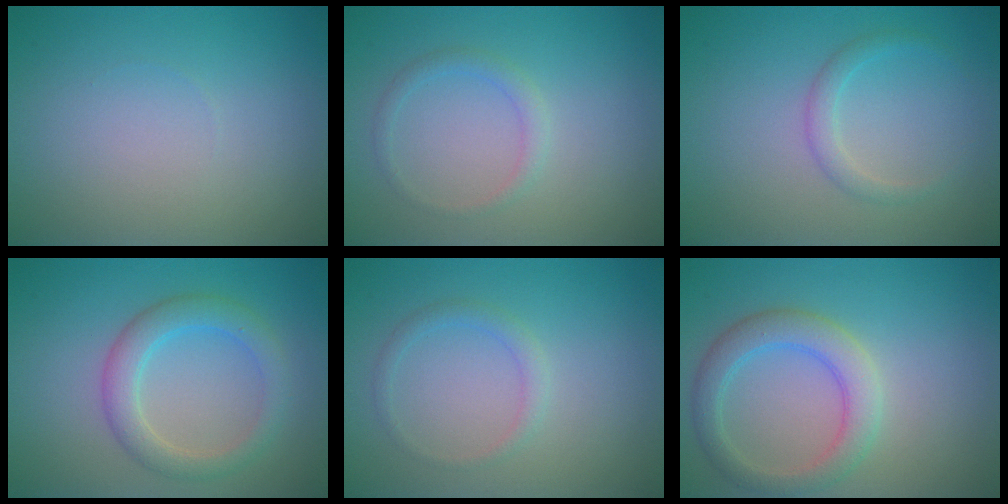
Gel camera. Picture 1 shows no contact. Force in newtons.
{"total": 1.2, "press": 1.2, "slide": 0.0}
{"total": 1.5, "press": 1.5, "slide": 0.0}
{"total": 3.5, "press": 3.5, "slide": 0.3}
{"total": 1.2, "press": 1.2, "slide": 0.0}
{"total": 3.9, "press": 3.8, "slide": 0.5}